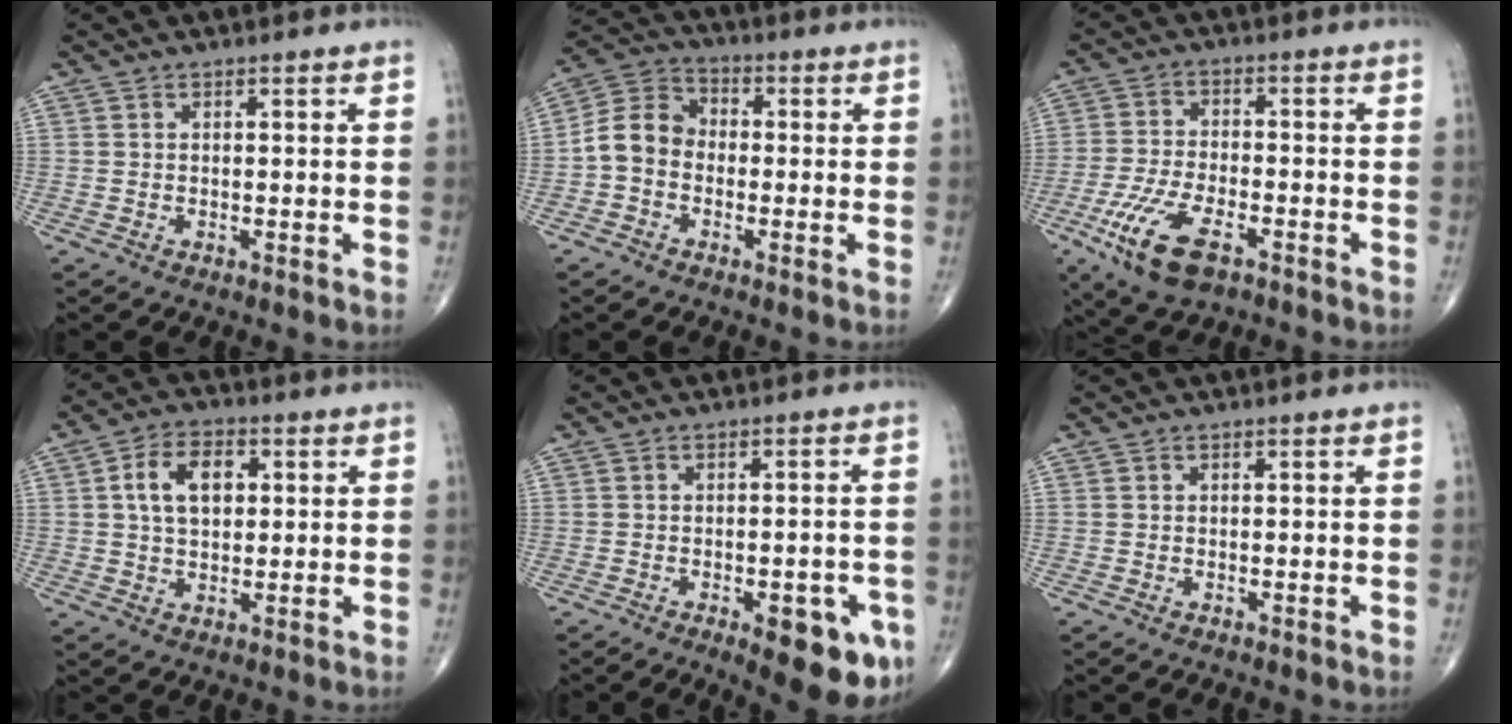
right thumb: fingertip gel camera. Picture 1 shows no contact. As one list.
[{"total": 7.8, "force": [-1.6, 6.3, 4.4], "torque": [-0.069, 0.031, -0.048]}, {"total": 11.7, "force": [-5.9, 5.1, 8.7], "torque": [-0.179, 0.006, -0.106]}, {"total": 8.5, "force": [1.8, 5.4, 6.3], "torque": [-0.097, 0.007, 0.030]}, {"total": 11.8, "force": [-5.2, 4.6, 9.6], "torque": [-0.094, 0.008, -0.057]}, {"total": 0.0}]